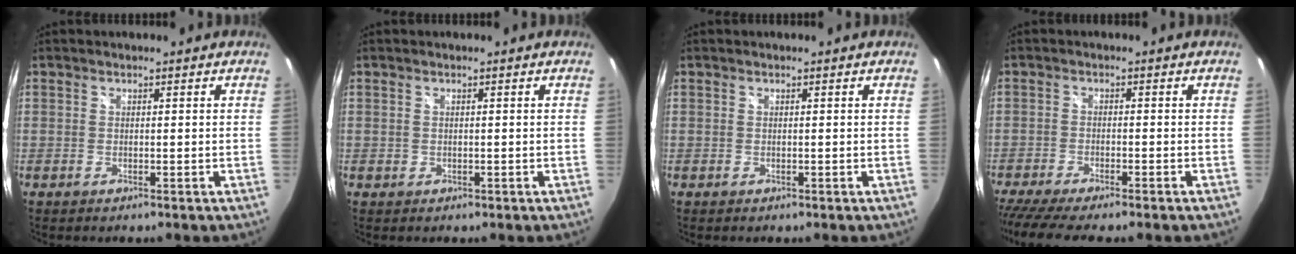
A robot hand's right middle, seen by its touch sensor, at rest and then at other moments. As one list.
[{"total": 0.7, "force": [-0.1, 0.7, 0.2], "torque": [0.000, -0.001, -0.003]}, {"total": 0.0}, {"total": 8.5, "force": [-7.4, 0.1, 4.3], "torque": [-0.104, -0.035, -0.125]}]